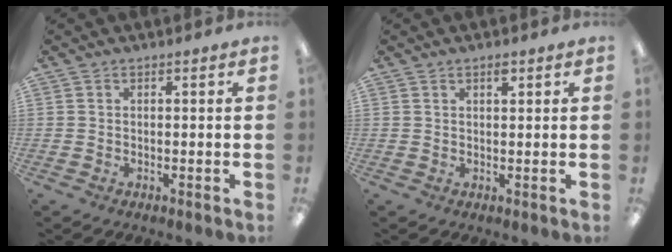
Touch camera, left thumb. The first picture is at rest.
{"total": 1.8, "force": [1.3, 0.6, 1.1], "torque": [-0.016, -0.003, 0.021]}